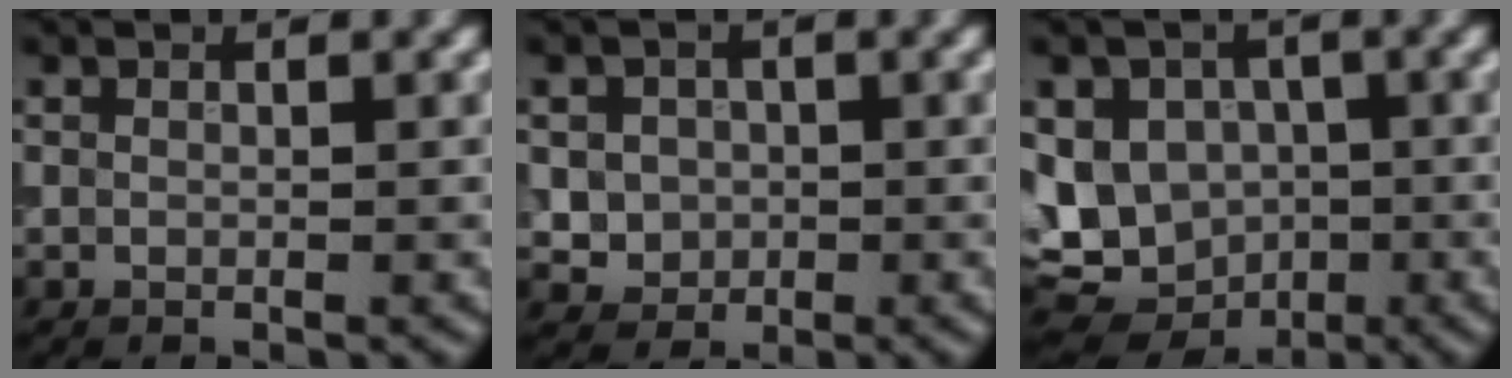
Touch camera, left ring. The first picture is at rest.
{"total": 3.0, "force": [0.2, 2.8, 1.1], "torque": [-0.008, -0.001, 0.002]}
{"total": 9.6, "force": [-0.9, 8.2, 4.8], "torque": [-0.068, -0.011, -0.026]}